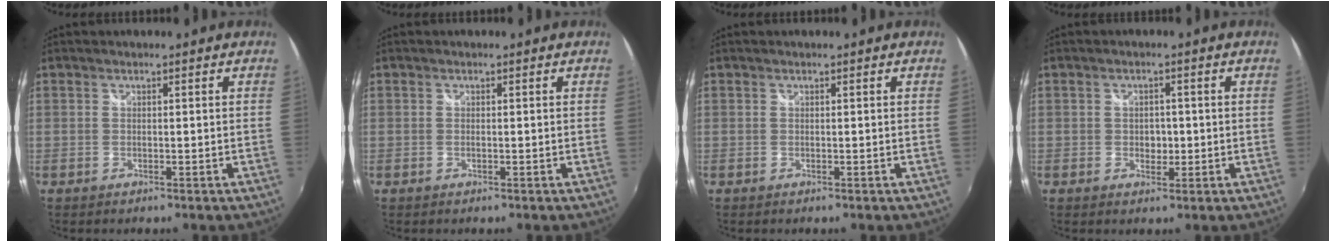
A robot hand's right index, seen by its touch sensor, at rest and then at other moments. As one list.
[{"total": 0.0}, {"total": 0.0}, {"total": 2.5, "force": [-0.3, 2.1, 1.4], "torque": [-0.020, 0.001, -0.005]}]